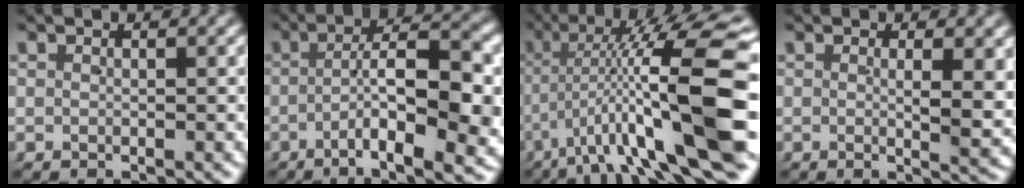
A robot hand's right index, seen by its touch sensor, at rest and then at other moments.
{"total": 9.8, "force": [-2.6, 3.0, 8.9], "torque": [-0.122, -0.017, -0.033]}
{"total": 15.7, "force": [-1.9, 5.0, 14.8], "torque": [-0.206, 0.001, -0.020]}
{"total": 3.0, "force": [0.4, 0.1, 3.0], "torque": [-0.041, -0.008, 0.006]}